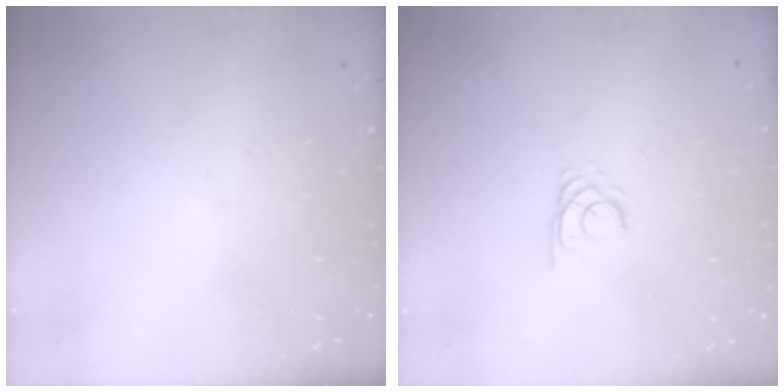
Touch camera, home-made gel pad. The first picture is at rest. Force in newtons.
{"total": 2.2, "press": 2.2, "slide": 0.2}